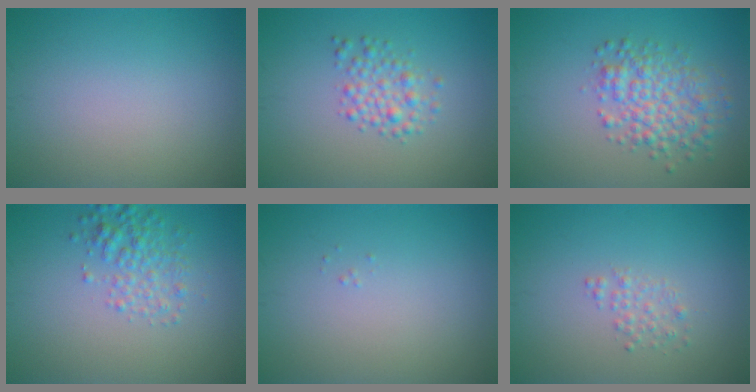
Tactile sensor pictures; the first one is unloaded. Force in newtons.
{"total": 2.4, "press": 2.4, "slide": 0.1}
{"total": 4.6, "press": 4.6, "slide": 0.1}
{"total": 2.9, "press": 2.9, "slide": 0.0}
{"total": 0.0}
{"total": 1.3, "press": 1.3, "slide": 0.0}